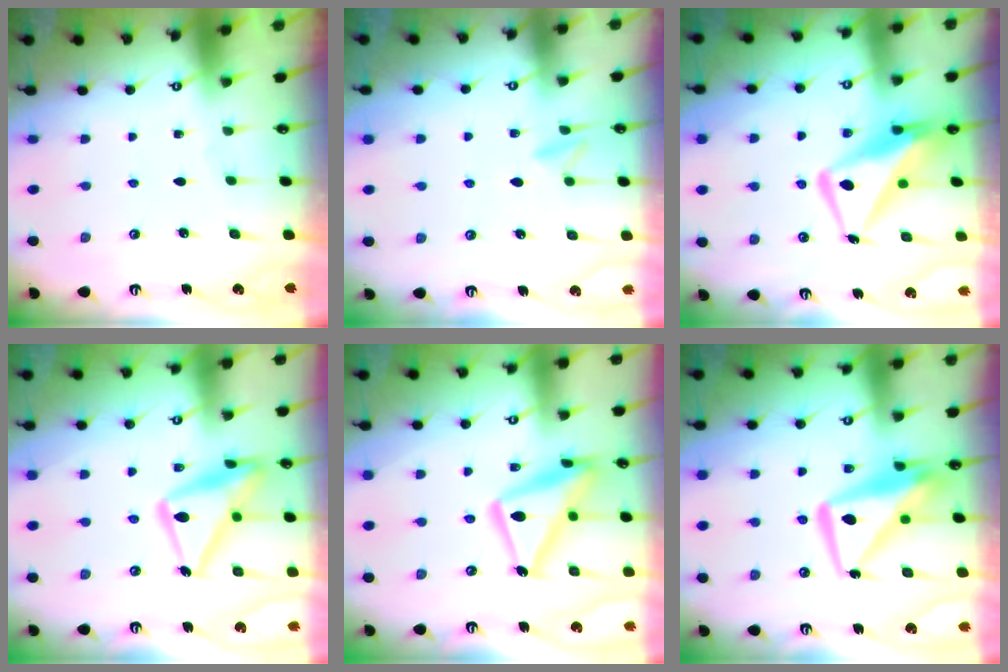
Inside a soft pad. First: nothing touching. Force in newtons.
{"total": 8.3, "press": 8.1, "slide": 1.7}
{"total": 12.5, "press": 12.4, "slide": 1.7}
{"total": 19.0, "press": 19.0, "slide": 1.3}
{"total": 16.9, "press": 16.8, "slide": 1.2}
{"total": 13.4, "press": 13.3, "slide": 1.6}